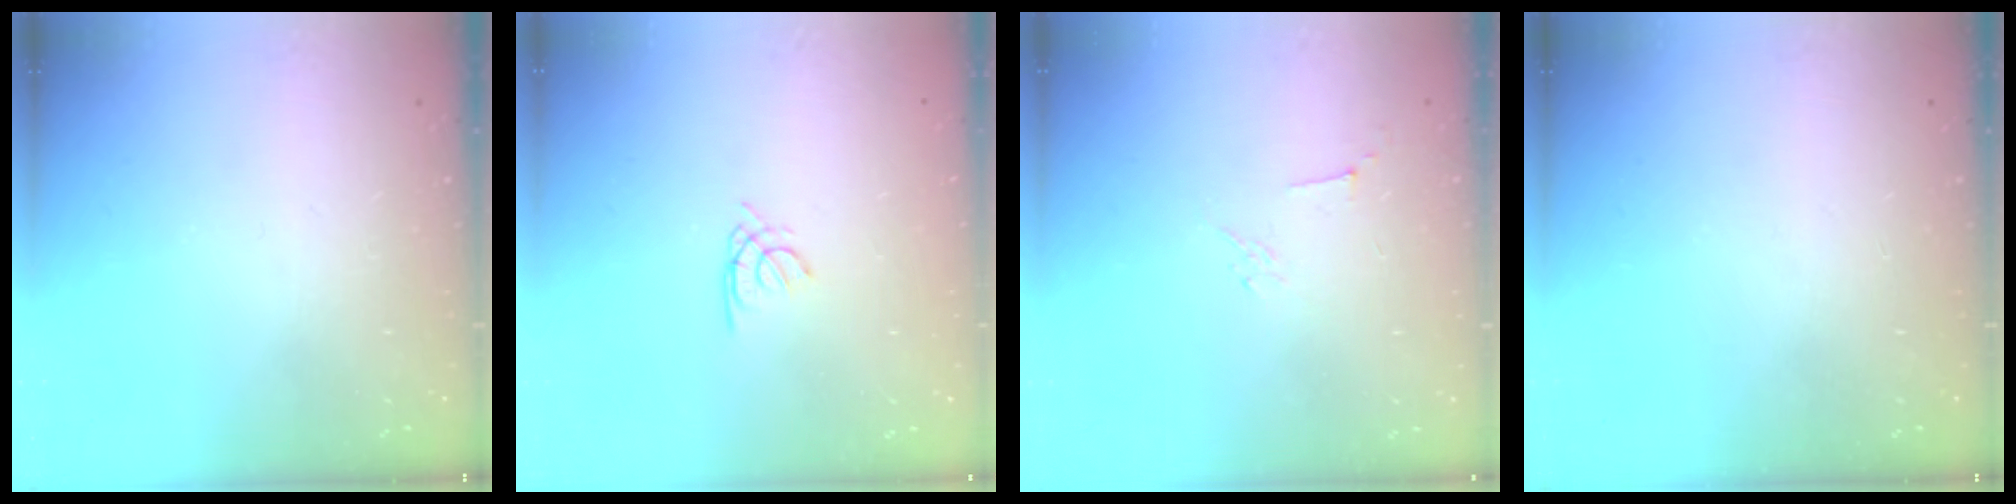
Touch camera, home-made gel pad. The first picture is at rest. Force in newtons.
{"total": 1.5, "press": 1.4, "slide": 0.4}
{"total": 2.9, "press": 2.8, "slide": 0.8}
{"total": 0.0}